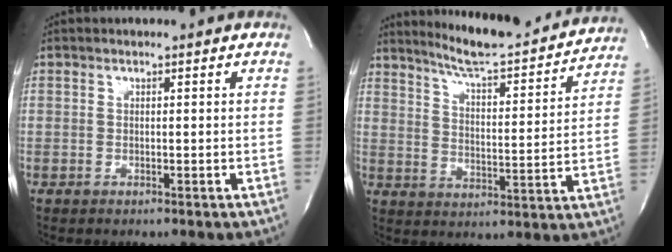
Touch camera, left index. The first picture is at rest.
{"total": 18.3, "force": [16.9, 1.4, 6.8], "torque": [-0.104, -0.028, 0.232]}